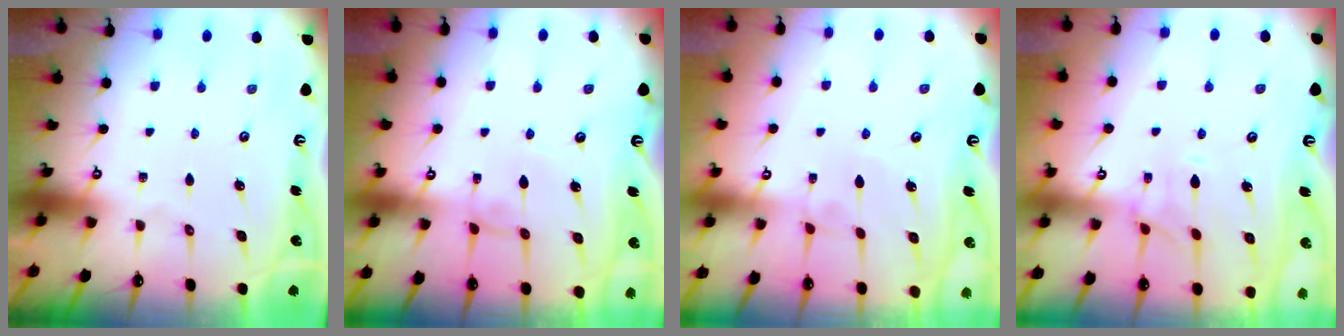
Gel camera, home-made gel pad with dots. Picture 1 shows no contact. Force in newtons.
{"total": 0.0}
{"total": 3.5, "press": 3.5, "slide": 0.2}
{"total": 1.2, "press": 0.7, "slide": 1.0}